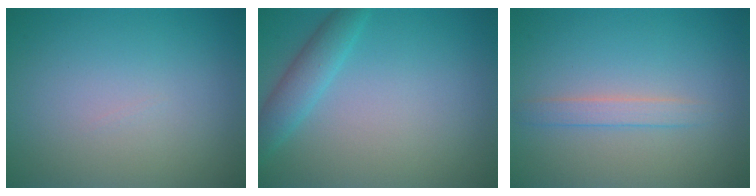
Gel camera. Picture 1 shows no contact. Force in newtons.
{"total": 2.6, "press": 2.6, "slide": 0.1}
{"total": 1.6, "press": 1.6, "slide": 0.1}